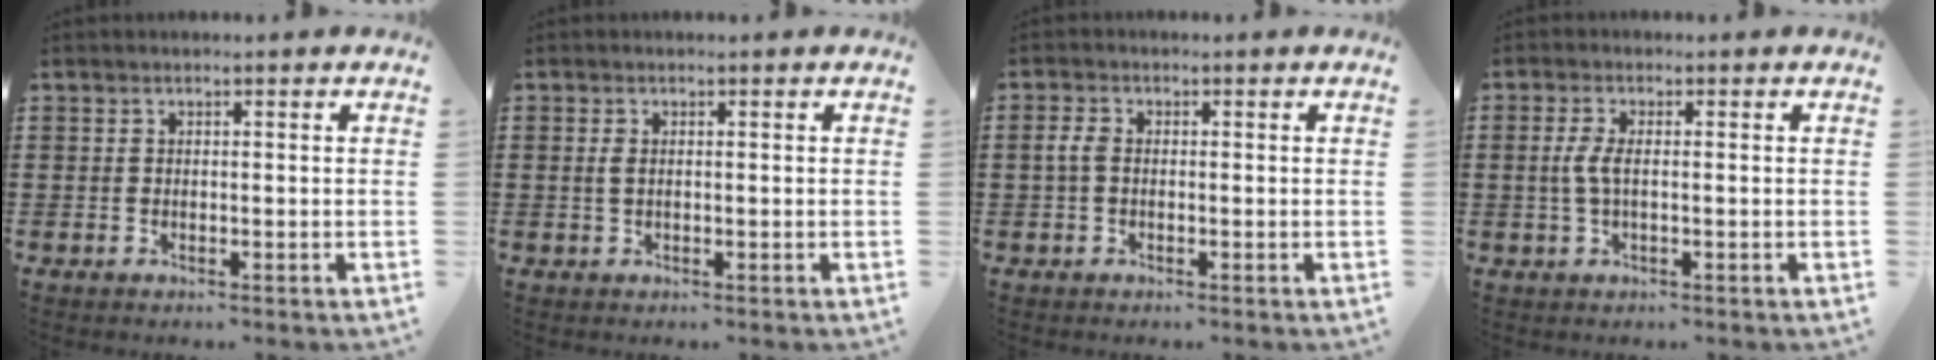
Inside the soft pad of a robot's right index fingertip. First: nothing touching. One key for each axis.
{"total": 1.3, "fx": 0.2, "fy": 0.6, "fz": 1.1, "tx": -0.024, "ty": 0.003, "tz": 0.002}
{"total": 2.0, "fx": -0.3, "fy": 1.2, "fz": 1.6, "tx": -0.048, "ty": -0.004, "tz": -0.011}
{"total": 3.2, "fx": -0.1, "fy": 0.9, "fz": 3.1, "tx": -0.080, "ty": -0.008, "tz": -0.010}